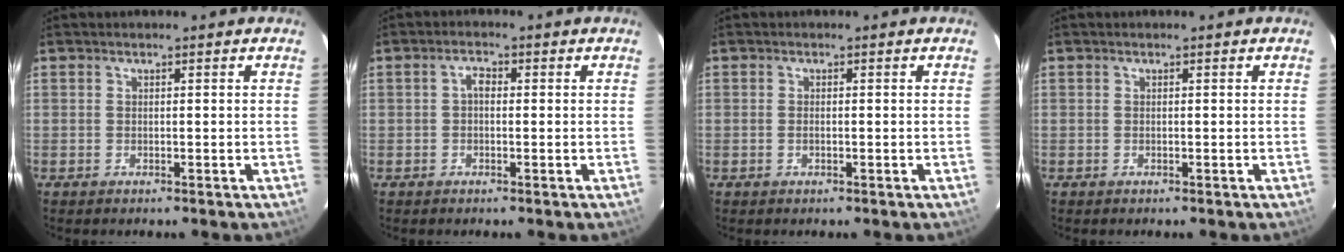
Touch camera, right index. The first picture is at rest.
{"total": 1.8, "force": [-0.3, 1.1, 1.4], "torque": [-0.027, 0.009, -0.007]}
{"total": 0.8, "force": [-0.2, 0.4, 0.7], "torque": [-0.012, 0.003, -0.004]}
{"total": 0.0}